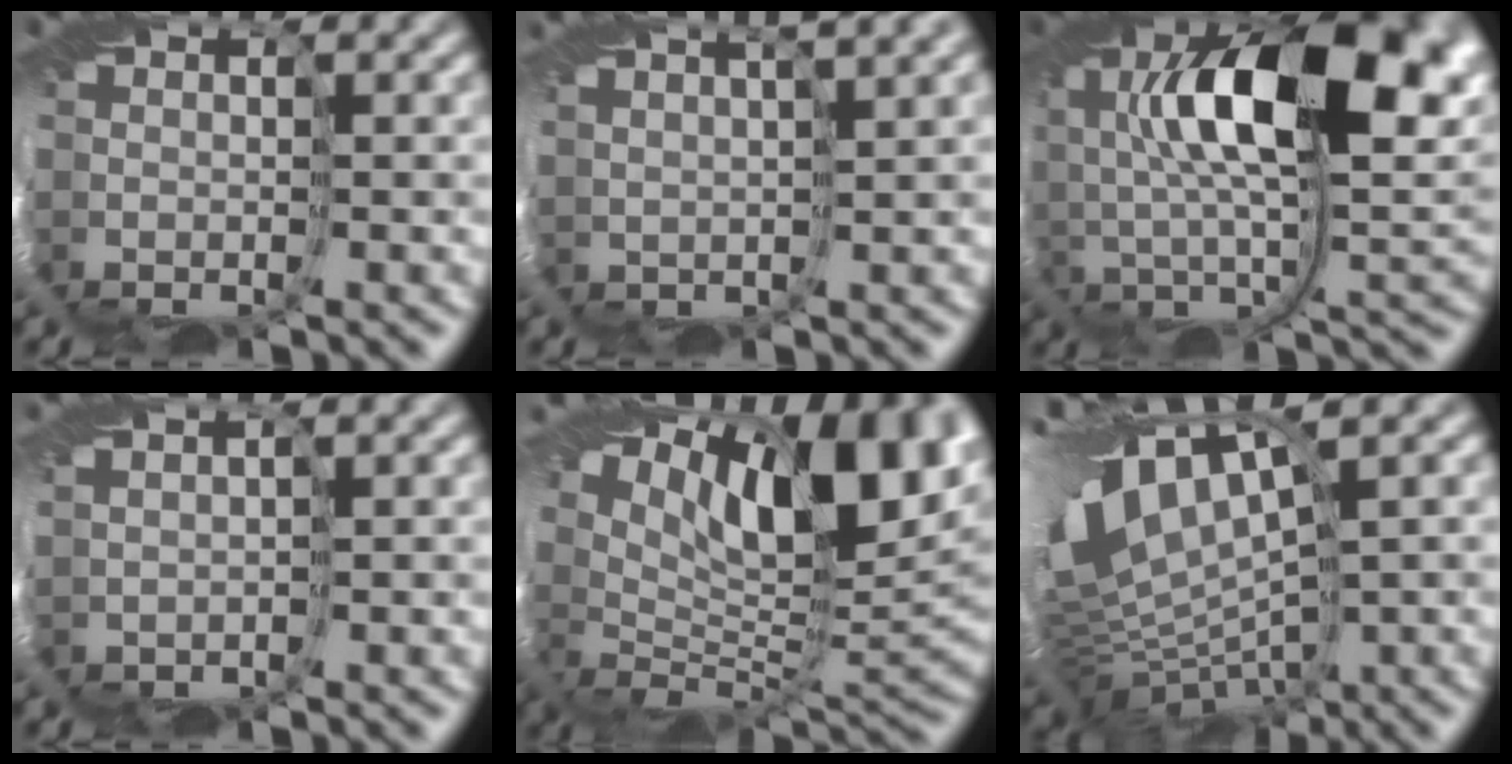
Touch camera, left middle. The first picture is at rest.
{"total": 3.7, "force": [3.1, -1.5, 1.3], "torque": [0.009, 0.031, 0.016]}
{"total": 10.8, "force": [2.4, 3.8, 9.8], "torque": [-0.163, -0.011, 0.038]}
{"total": 2.7, "force": [0.4, -2.0, -1.8], "torque": [0.030, 0.004, 0.012]}
{"total": 10.2, "force": [5.8, 2.5, 8.0], "torque": [-0.110, -0.001, 0.100]}
{"total": 10.6, "force": [1.2, 4.6, 9.4], "torque": [-0.190, -0.015, 0.062]}